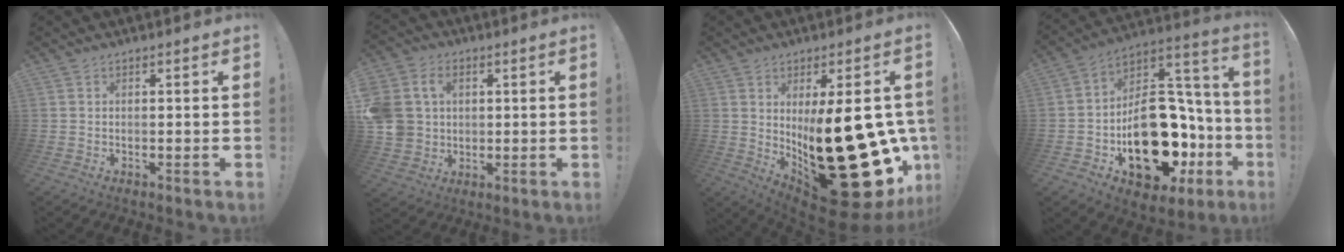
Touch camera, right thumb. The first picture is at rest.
{"total": 11.5, "force": [2.5, 9.9, 5.4], "torque": [-0.105, -0.005, 0.052]}
{"total": 31.4, "force": [-1.0, 13.0, 28.6], "torque": [-0.386, -0.036, 0.030]}
{"total": 27.8, "force": [-9.3, 16.8, 20.0], "torque": [-0.305, 0.051, -0.122]}